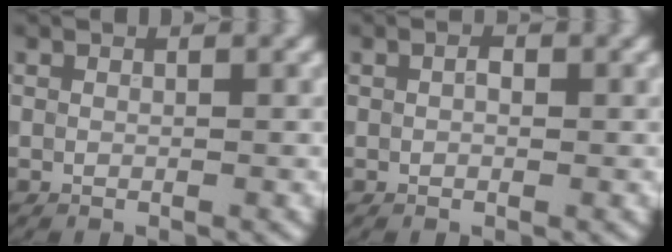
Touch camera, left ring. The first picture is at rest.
{"total": 1.1, "force": [0.2, 0.6, 0.8], "torque": [-0.010, 0.000, 0.002]}